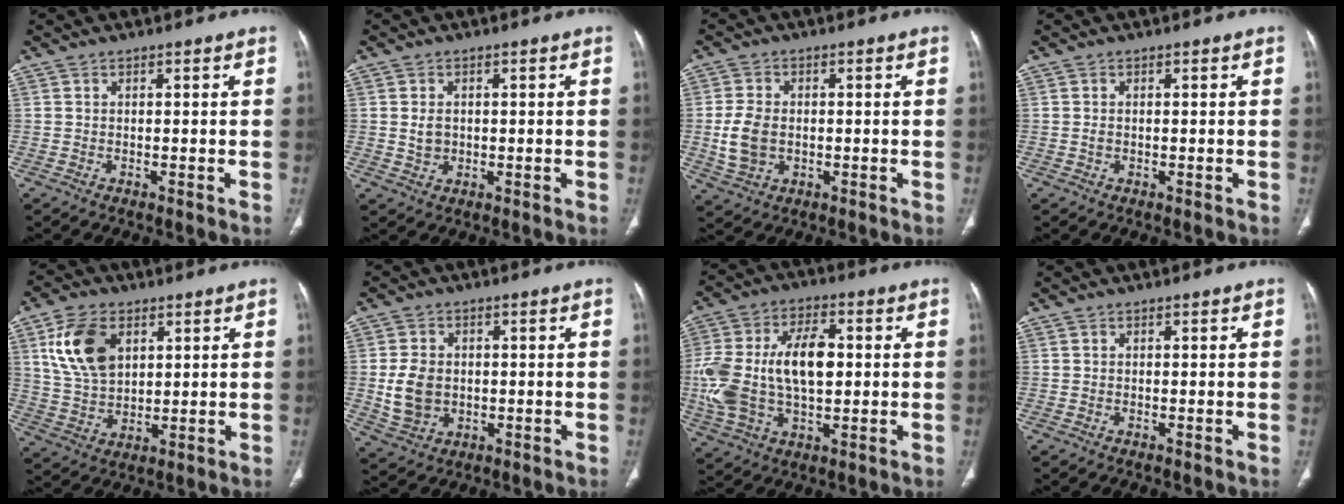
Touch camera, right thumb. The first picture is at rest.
{"total": 2.7, "force": [0.2, 2.2, 1.5], "torque": [-0.021, 0.000, 0.007]}
{"total": 6.9, "force": [-0.5, 5.0, 4.7], "torque": [-0.094, 0.004, -0.004]}
{"total": 0.6, "force": [-0.1, 0.3, 0.4], "torque": [-0.012, 0.000, -0.001]}
{"total": 12.4, "force": [4.7, 7.9, 8.4], "torque": [-0.145, -0.012, 0.096]}
{"total": 7.7, "force": [-0.2, 6.1, 4.7], "torque": [-0.077, 0.001, 0.008]}
{"total": 19.4, "force": [0.9, 11.1, 15.9], "torque": [-0.324, 0.014, 0.021]}
{"total": 0.0}